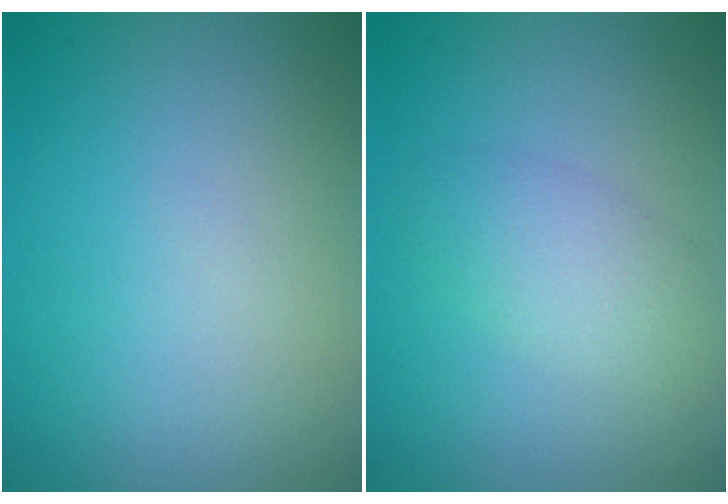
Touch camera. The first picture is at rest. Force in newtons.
{"total": 2.7, "press": 2.7, "slide": 0.1}